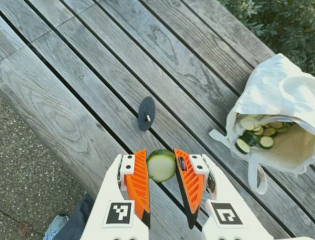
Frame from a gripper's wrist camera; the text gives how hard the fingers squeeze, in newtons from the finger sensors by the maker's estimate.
{"total": 9.0, "left": 9.9, "right": 8.2}